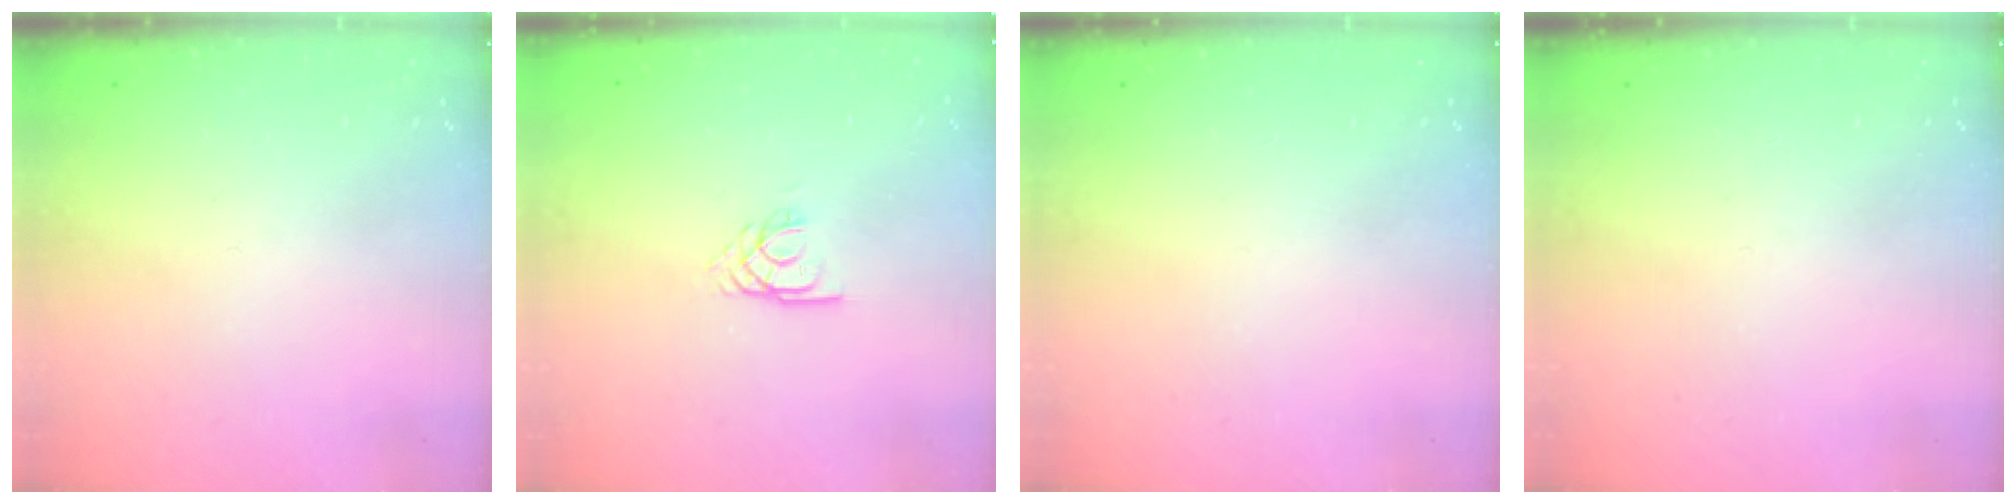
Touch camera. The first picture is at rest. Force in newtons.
{"total": 2.1, "press": 2.1, "slide": 0.2}
{"total": 0.0}
{"total": 0.0}